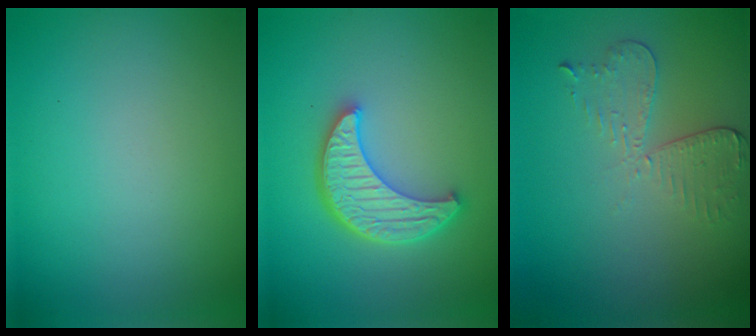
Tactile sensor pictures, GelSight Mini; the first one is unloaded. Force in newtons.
{"total": 5.1, "press": 4.3, "slide": 2.8}
{"total": 3.0, "press": 2.6, "slide": 1.5}